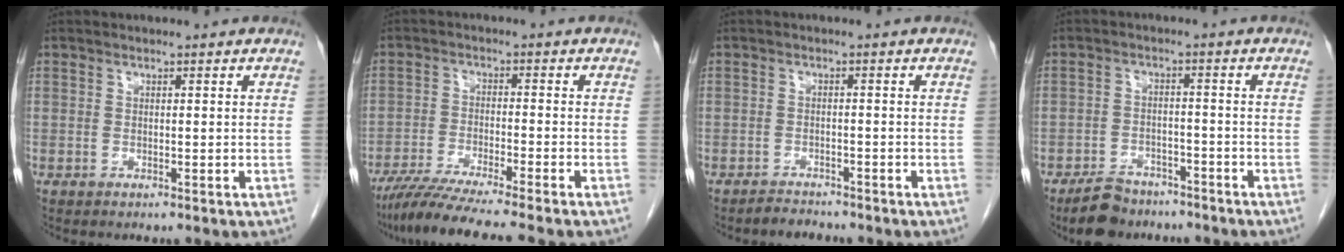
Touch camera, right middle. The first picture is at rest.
{"total": 10.1, "force": [-8.5, -1.3, 5.3], "torque": [-0.075, -0.034, -0.139]}
{"total": 1.9, "force": [-1.8, 0.4, -0.1], "torque": [-0.006, -0.005, -0.027]}
{"total": 6.7, "force": [-5.5, 3.0, 2.2], "torque": [-0.043, -0.005, -0.094]}